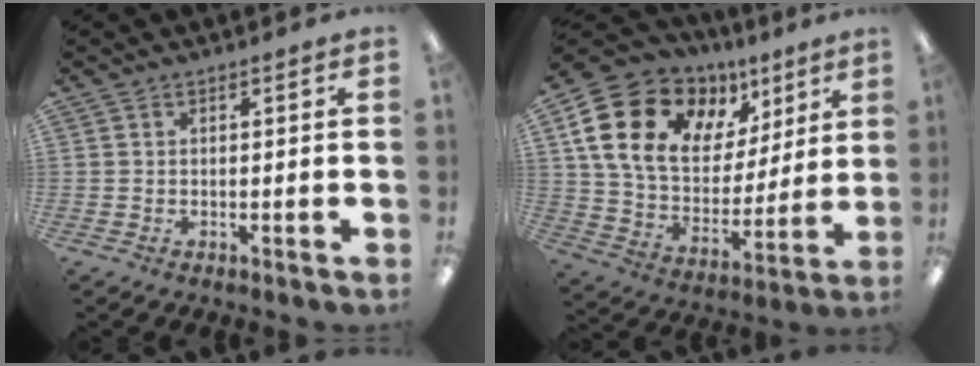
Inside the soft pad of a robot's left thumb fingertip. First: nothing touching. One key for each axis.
{"total": 20.4, "fx": 9.5, "fy": 14.1, "fz": 11.2, "tx": -0.199, "ty": -0.035, "tz": 0.175}